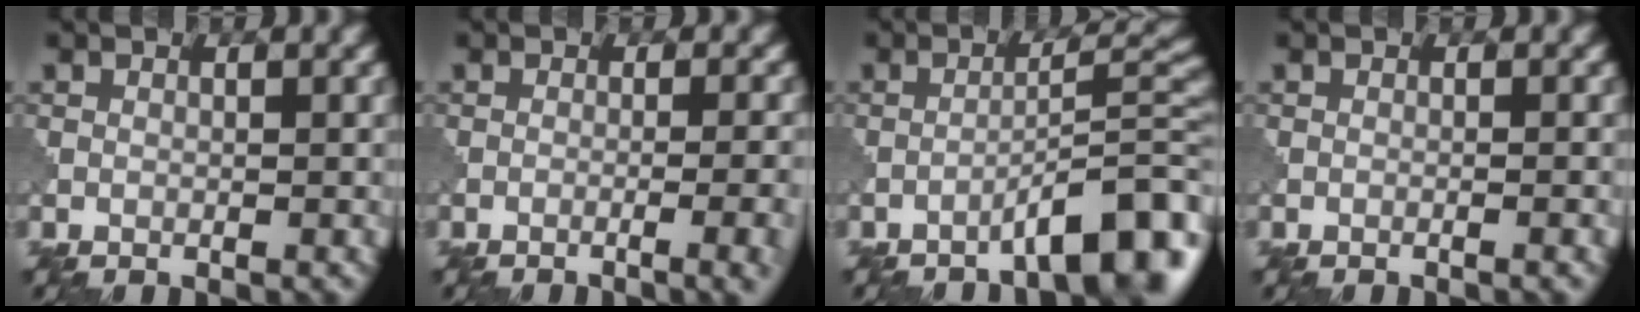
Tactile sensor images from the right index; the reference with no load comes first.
{"total": 6.0, "force": [-2.8, 2.1, 4.9], "torque": [-0.044, 0.011, -0.031]}
{"total": 6.8, "force": [-4.5, 1.2, 4.9], "torque": [-0.062, 0.023, -0.068]}
{"total": 1.4, "force": [-0.5, 0.4, 1.2], "torque": [-0.012, 0.002, -0.016]}